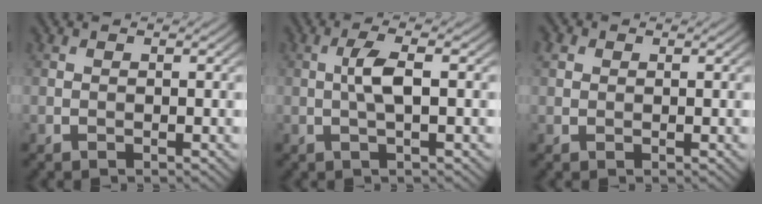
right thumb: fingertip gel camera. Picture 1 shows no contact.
{"total": 3.5, "force": [0.1, 0.6, 3.5], "torque": [-0.071, 0.010, -0.001]}
{"total": 1.5, "force": [0.6, 1.3, 0.6], "torque": [-0.018, 0.004, 0.009]}